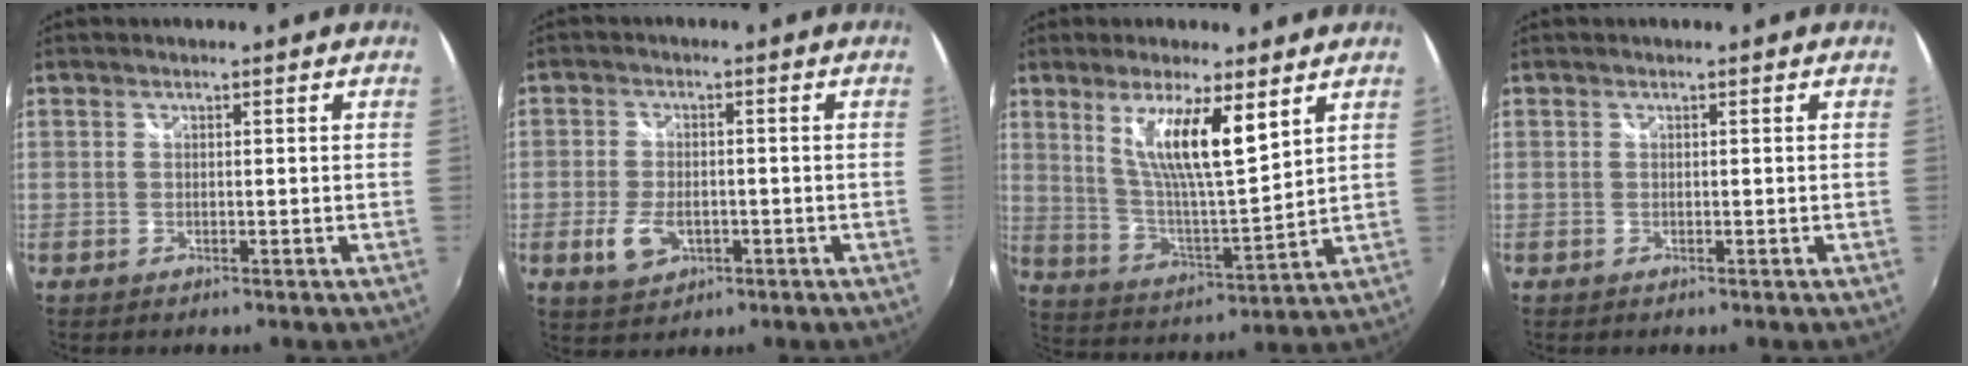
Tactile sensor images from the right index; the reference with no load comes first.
{"total": 6.4, "force": [-2.2, 4.0, 4.6], "torque": [-0.107, -0.008, -0.035]}
{"total": 12.5, "force": [6.5, 1.8, 10.5], "torque": [-0.188, -0.012, 0.126]}
{"total": 0.0}